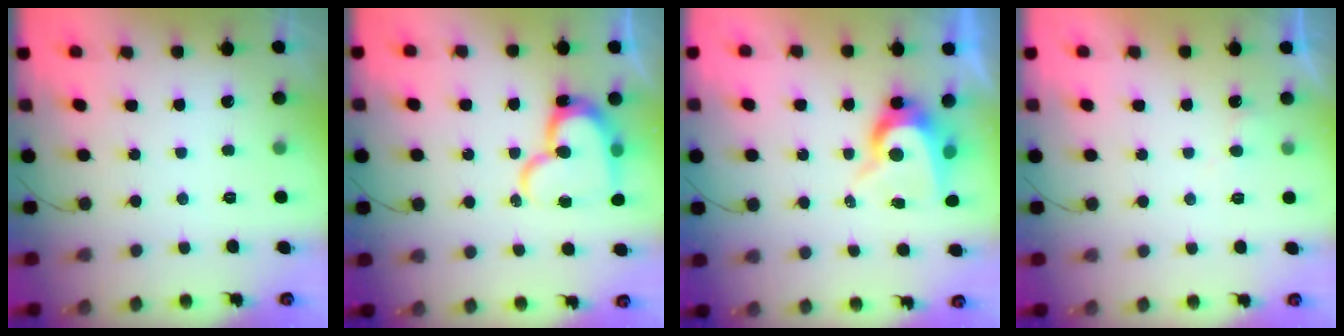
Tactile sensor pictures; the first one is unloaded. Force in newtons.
{"total": 17.1, "press": 17.1, "slide": 1.7}
{"total": 9.2, "press": 9.2, "slide": 0.6}
{"total": 4.2, "press": 4.2, "slide": 0.3}